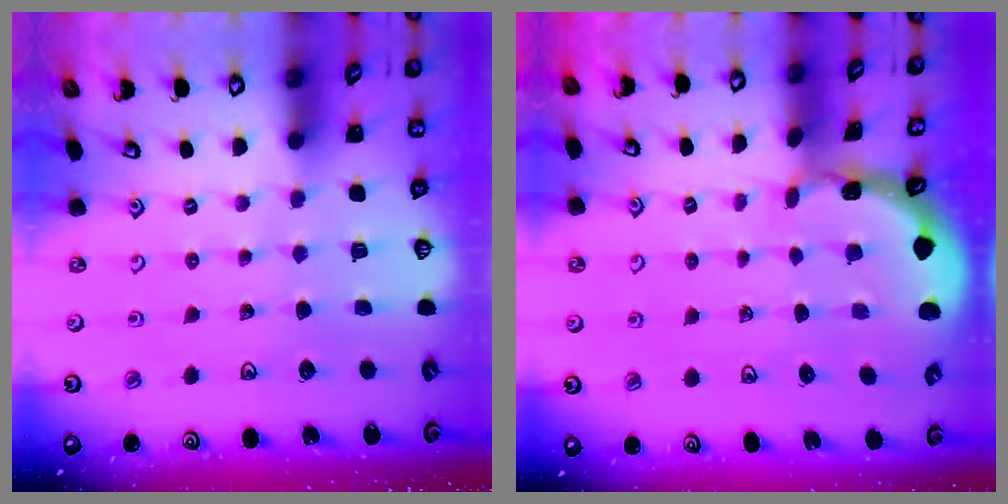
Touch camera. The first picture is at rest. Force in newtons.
{"total": 1.0, "press": 1.0, "slide": 0.2}